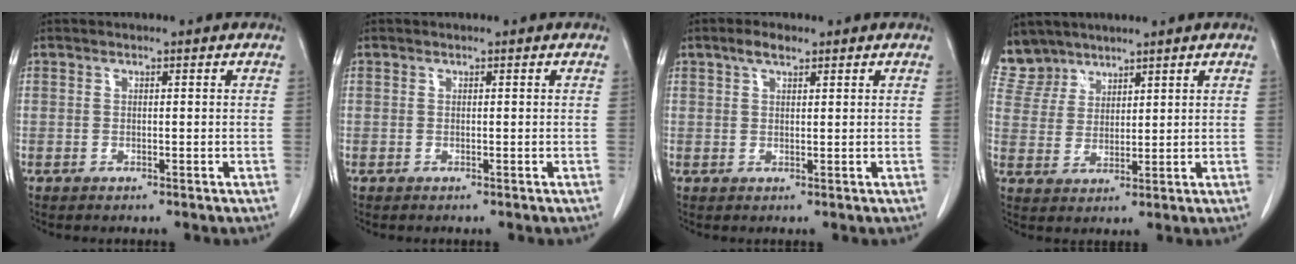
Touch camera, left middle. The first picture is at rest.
{"total": 0.0}
{"total": 2.6, "force": [1.7, 0.9, 1.7], "torque": [-0.037, 0.009, 0.033]}
{"total": 5.7, "force": [5.1, 2.6, -0.5], "torque": [0.013, 0.002, 0.109]}